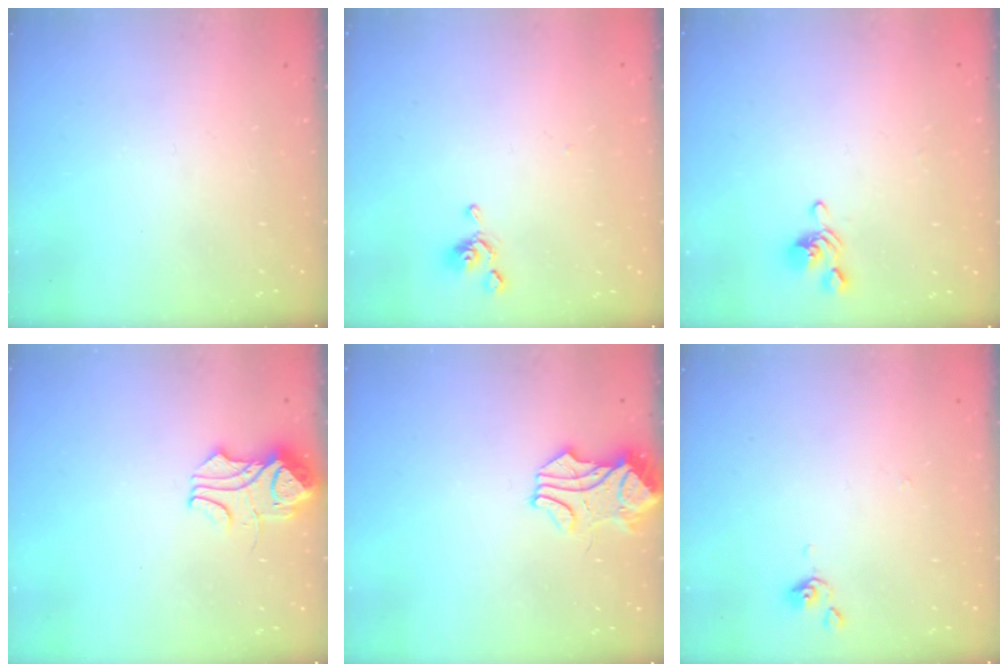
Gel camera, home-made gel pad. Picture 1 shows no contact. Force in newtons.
{"total": 0.6, "press": 0.0, "slide": 0.6}
{"total": 1.1, "press": 0.8, "slide": 0.7}
{"total": 4.2, "press": 4.2, "slide": 0.4}
{"total": 1.7, "press": 1.5, "slide": 0.8}
{"total": 0.0}